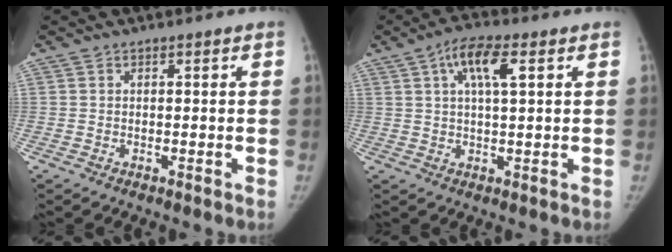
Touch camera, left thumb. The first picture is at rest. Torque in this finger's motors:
{"motor_torque": [-0.12, 0.17, 1.00, -0.23, 0.25]}